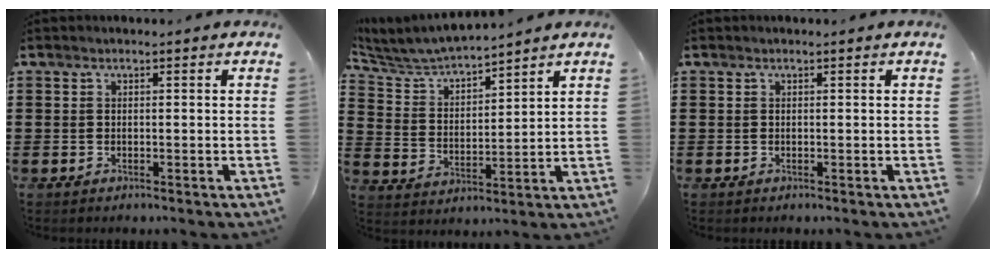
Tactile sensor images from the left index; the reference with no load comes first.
{"total": 5.3, "force": [5.2, 0.3, 1.0], "torque": [-0.048, -0.037, 0.086]}
{"total": 0.0}